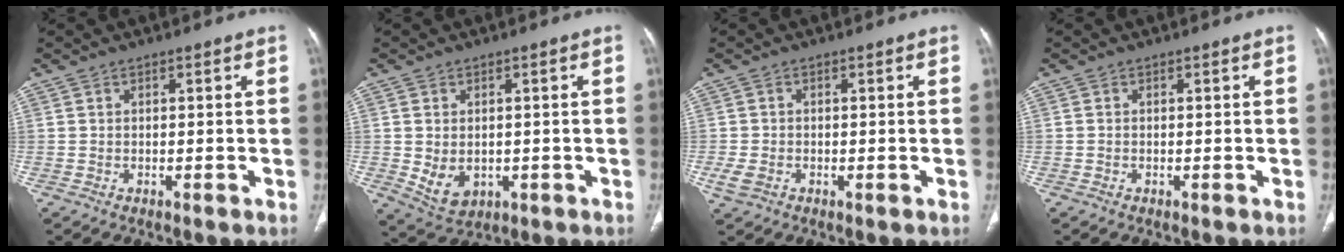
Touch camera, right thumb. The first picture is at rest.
{"total": 6.0, "force": [-0.5, 4.4, 4.1], "torque": [-0.064, -0.007, 0.011]}
{"total": 3.0, "force": [-0.8, 2.1, 2.0], "torque": [-0.048, 0.003, -0.013]}
{"total": 0.0}